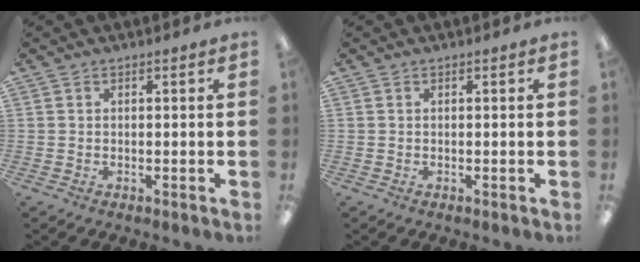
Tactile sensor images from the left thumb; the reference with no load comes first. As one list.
[{"total": 0.0}]